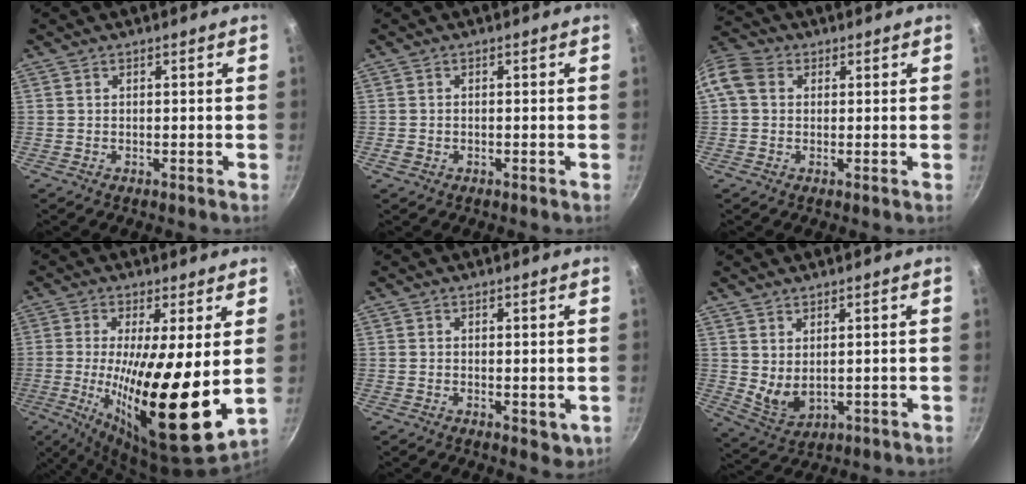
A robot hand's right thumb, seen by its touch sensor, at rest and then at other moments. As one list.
[{"total": 1.4, "force": [-0.6, 1.0, 0.8], "torque": [-0.019, 0.003, -0.010]}, {"total": 9.4, "force": [1.7, 7.7, 5.1], "torque": [-0.112, 0.026, 0.015]}, {"total": 19.4, "force": [-0.1, 4.5, 18.9], "torque": [-0.317, -0.032, -0.002]}, {"total": 2.5, "force": [0.5, 1.5, 1.9], "torque": [-0.025, -0.005, 0.009]}, {"total": 5.1, "force": [2.0, 2.8, 3.8], "torque": [-0.062, -0.031, 0.048]}]